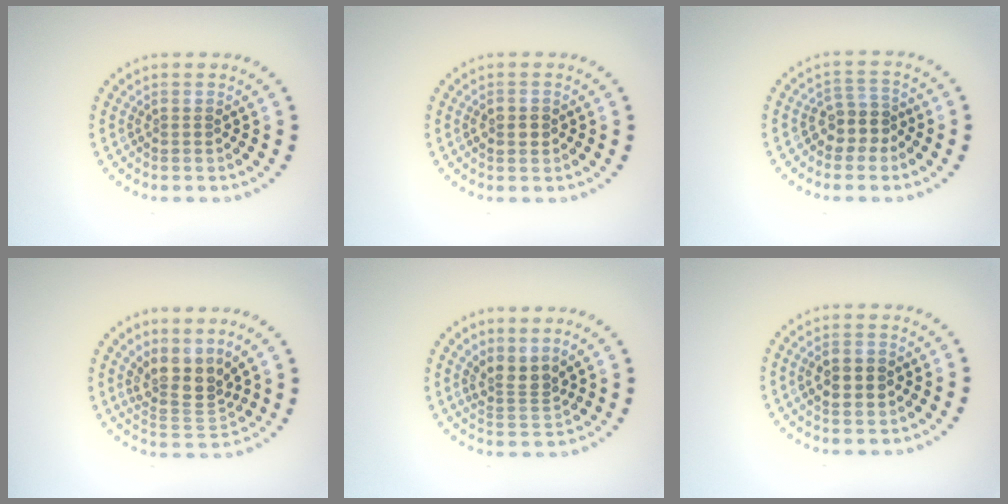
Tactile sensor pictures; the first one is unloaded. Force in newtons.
{"total": 1.9, "press": 1.9, "slide": 0.1}
{"total": 2.6, "press": 2.2, "slide": 1.5}
{"total": 3.8, "press": 2.9, "slide": 2.5}
{"total": 2.6, "press": 1.9, "slide": 1.8}
{"total": 3.4, "press": 3.4, "slide": 0.1}